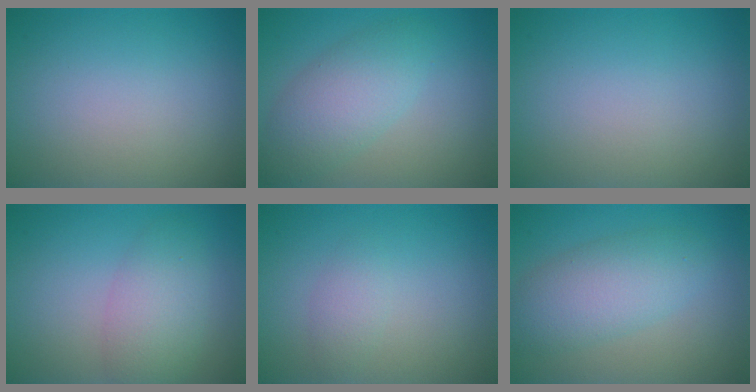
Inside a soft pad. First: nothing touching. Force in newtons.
{"total": 4.5, "press": 4.5, "slide": 0.1}
{"total": 0.0}
{"total": 3.9, "press": 3.9, "slide": 0.2}
{"total": 1.4, "press": 1.4, "slide": 0.0}
{"total": 4.9, "press": 4.9, "slide": 0.2}